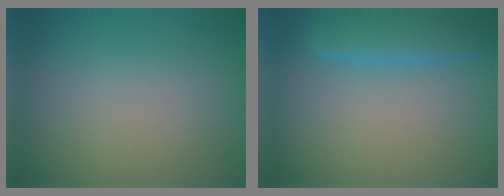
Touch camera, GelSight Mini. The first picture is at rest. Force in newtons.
{"total": 4.8, "press": 4.8, "slide": 0.2}